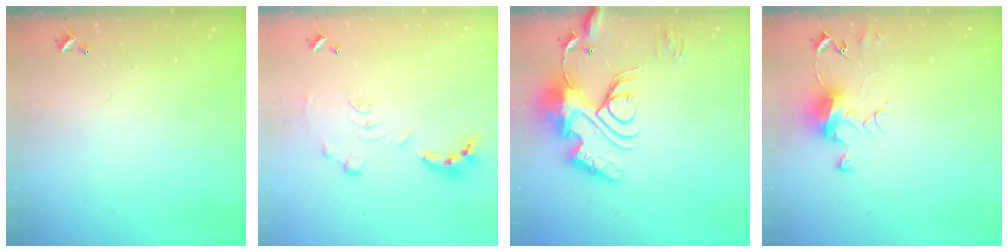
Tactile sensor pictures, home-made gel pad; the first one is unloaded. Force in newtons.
{"total": 1.1, "press": 1.0, "slide": 0.4}
{"total": 18.4, "press": 18.3, "slide": 1.8}
{"total": 7.7, "press": 7.7, "slide": 0.4}